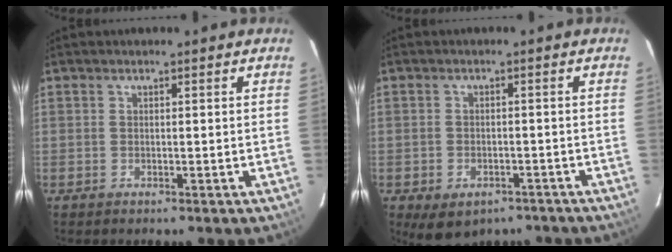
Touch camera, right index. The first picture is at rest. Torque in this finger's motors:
{"motor_torque": [0.98, -0.84, 0.42, 0.03]}